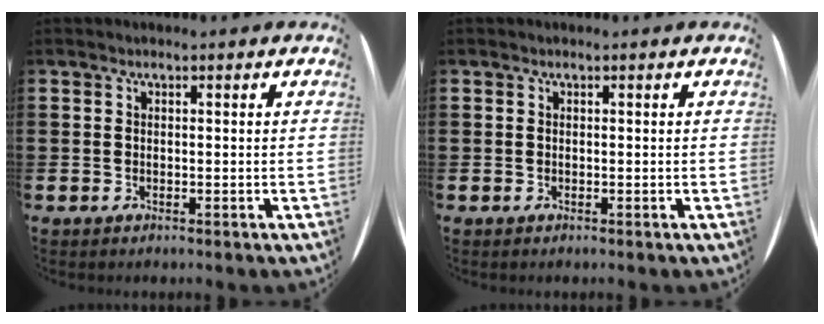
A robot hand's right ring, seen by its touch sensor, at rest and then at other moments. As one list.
[{"total": 0.0}]